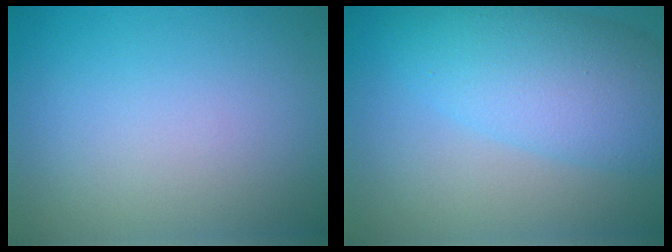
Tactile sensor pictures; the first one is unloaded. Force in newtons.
{"total": 7.4, "press": 7.4, "slide": 0.3}